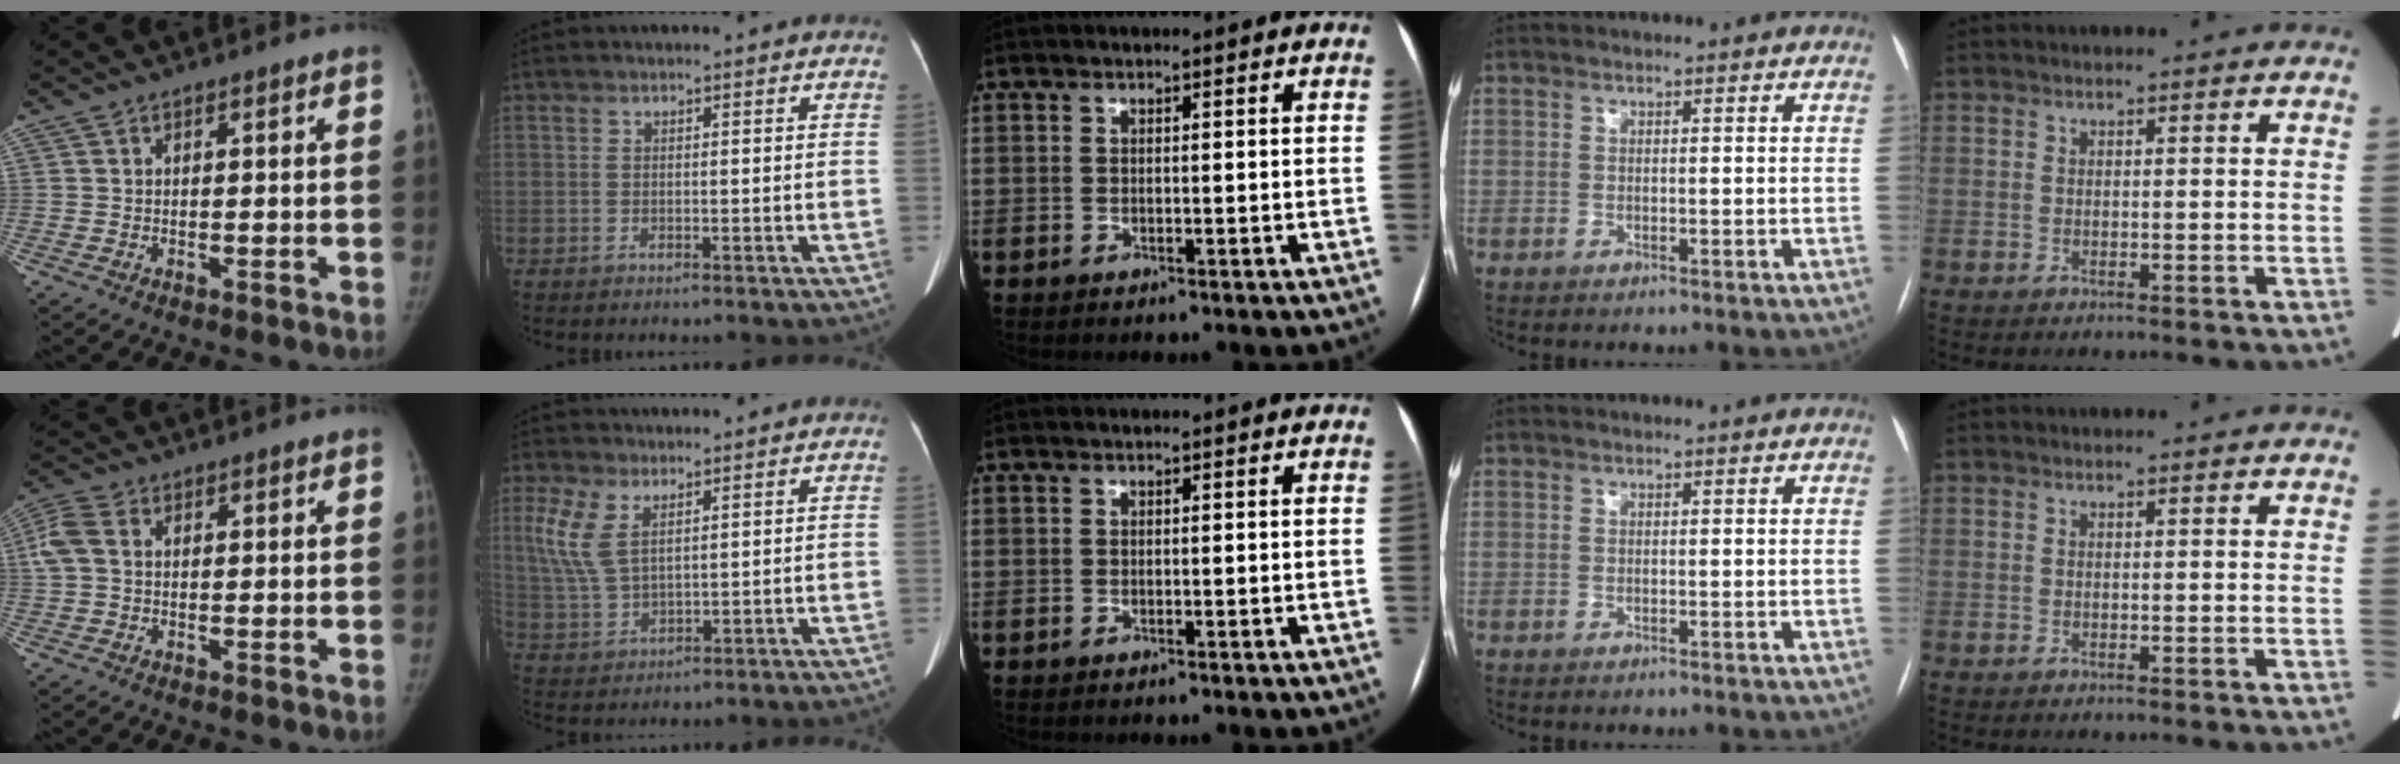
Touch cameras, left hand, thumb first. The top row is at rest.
{"thumb": {"total": 4.6, "force": [0.9, 3.1, 3.3], "torque": [-0.096, 0.017, 0.016]}, "index": {"total": 5.8, "force": [2.5, 2.5, 4.6], "torque": [-0.127, 0.006, 0.065]}}